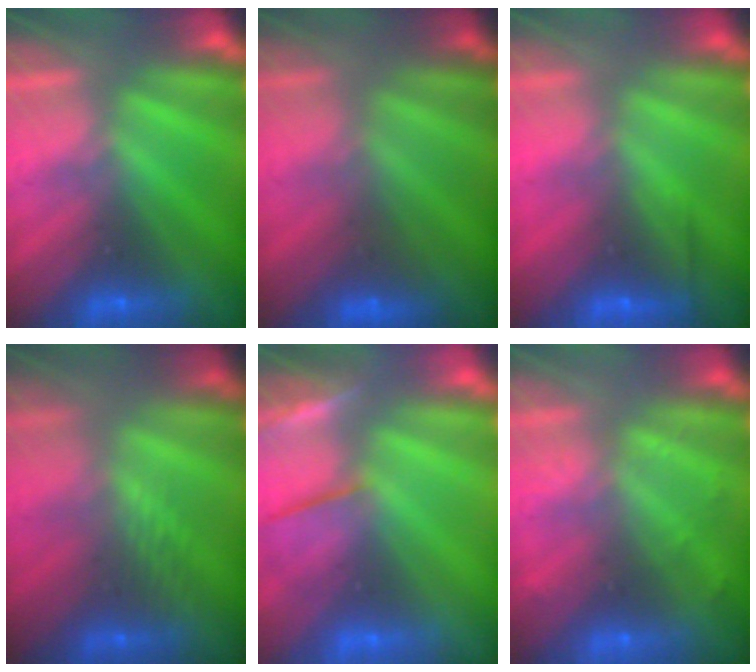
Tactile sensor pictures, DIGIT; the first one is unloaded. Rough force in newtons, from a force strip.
{"total": 2.4}
{"total": 2.5}
{"total": 2.4}
{"total": 3.6}
{"total": 2.1}